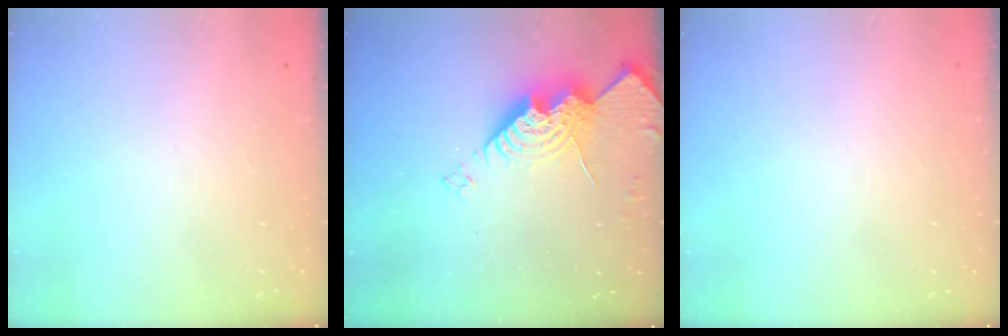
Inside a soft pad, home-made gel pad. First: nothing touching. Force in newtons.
{"total": 14.8, "press": 14.7, "slide": 1.5}
{"total": 0.0}